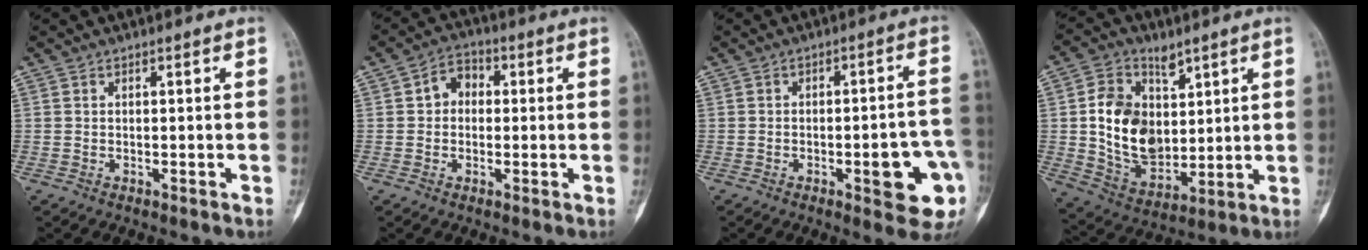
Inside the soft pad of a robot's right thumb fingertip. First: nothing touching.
{"total": 5.3, "force": [0.5, 4.4, 3.0], "torque": [-0.023, 0.018, -0.001]}
{"total": 11.8, "force": [-3.9, 3.6, 10.5], "torque": [-0.107, 0.023, -0.040]}
{"total": 14.8, "force": [3.3, 10.7, 9.7], "torque": [-0.134, -0.021, 0.073]}